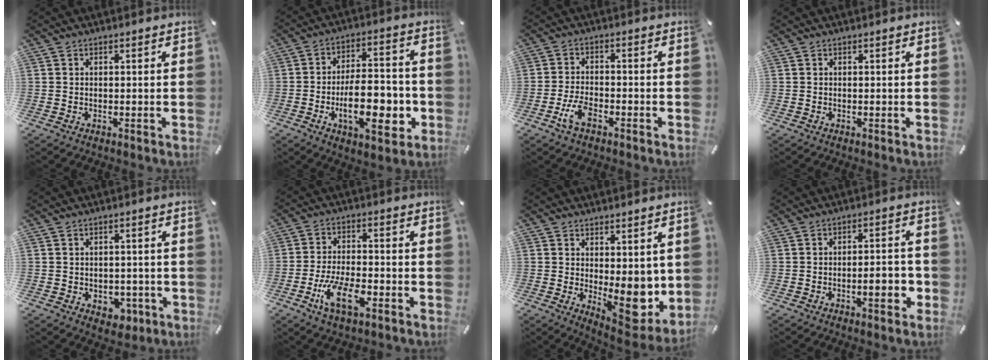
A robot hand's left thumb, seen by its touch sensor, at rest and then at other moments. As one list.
[{"total": 16.7, "force": [-4.5, 8.3, 13.8], "torque": [-0.202, 0.001, -0.072]}, {"total": 5.6, "force": [-2.9, 2.8, 3.9], "torque": [-0.087, 0.010, -0.057]}, {"total": 0.0}, {"total": 3.7, "force": [-1.1, 3.1, 1.8], "torque": [-0.012, 0.000, -0.021]}, {"total": 10.2, "force": [-4.8, 4.5, 7.8], "torque": [-0.163, 0.010, -0.086]}, {"total": 9.8, "force": [0.3, 5.2, 8.3], "torque": [-0.077, -0.028, 0.019]}, {"total": 6.7, "force": [-2.2, 2.4, 5.8], "torque": [-0.084, 0.008, -0.037]}]